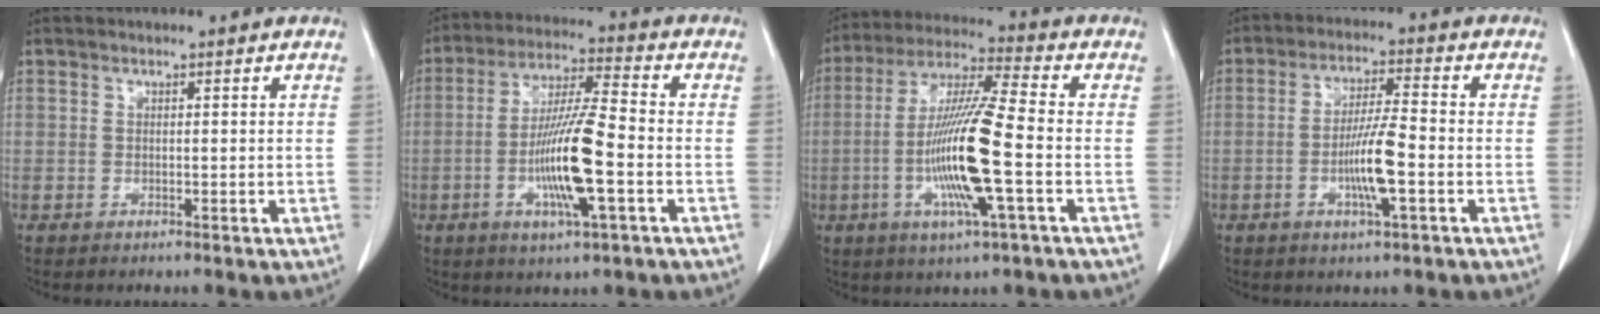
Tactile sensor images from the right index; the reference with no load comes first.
{"total": 12.7, "force": [-3.3, 0.7, 12.2], "torque": [-0.236, -0.008, -0.065]}
{"total": 14.9, "force": [-3.3, 0.2, 14.5], "torque": [-0.292, -0.010, -0.069]}
{"total": 7.7, "force": [-2.1, 0.3, 7.4], "torque": [-0.142, -0.002, -0.042]}